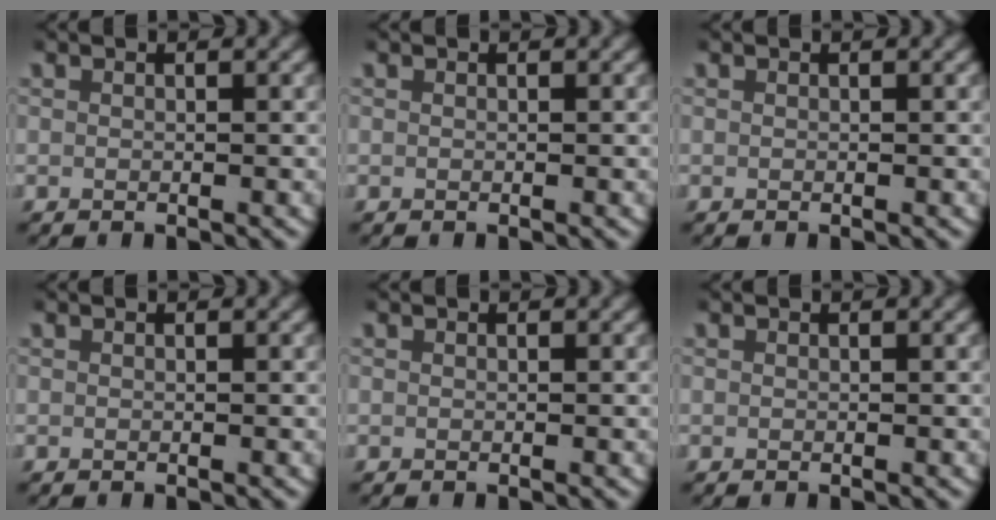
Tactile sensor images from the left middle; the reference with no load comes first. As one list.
[{"total": 0.0}, {"total": 0.0}, {"total": 0.0}, {"total": 0.0}, {"total": 0.0}]